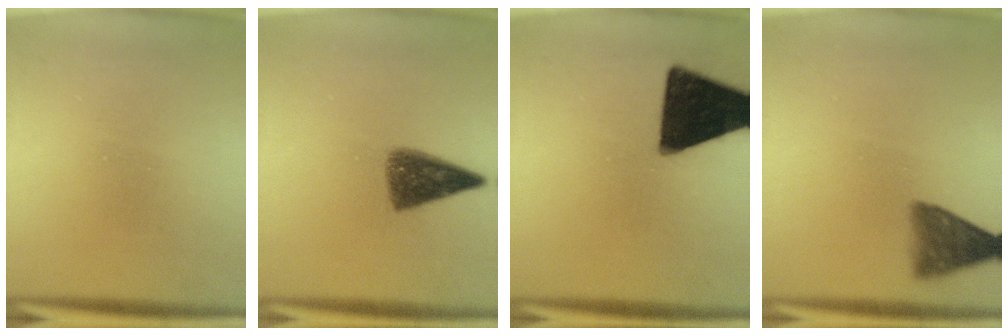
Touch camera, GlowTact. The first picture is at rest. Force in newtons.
{"total": 8.0}
{"total": 17.1}
{"total": 5.2}